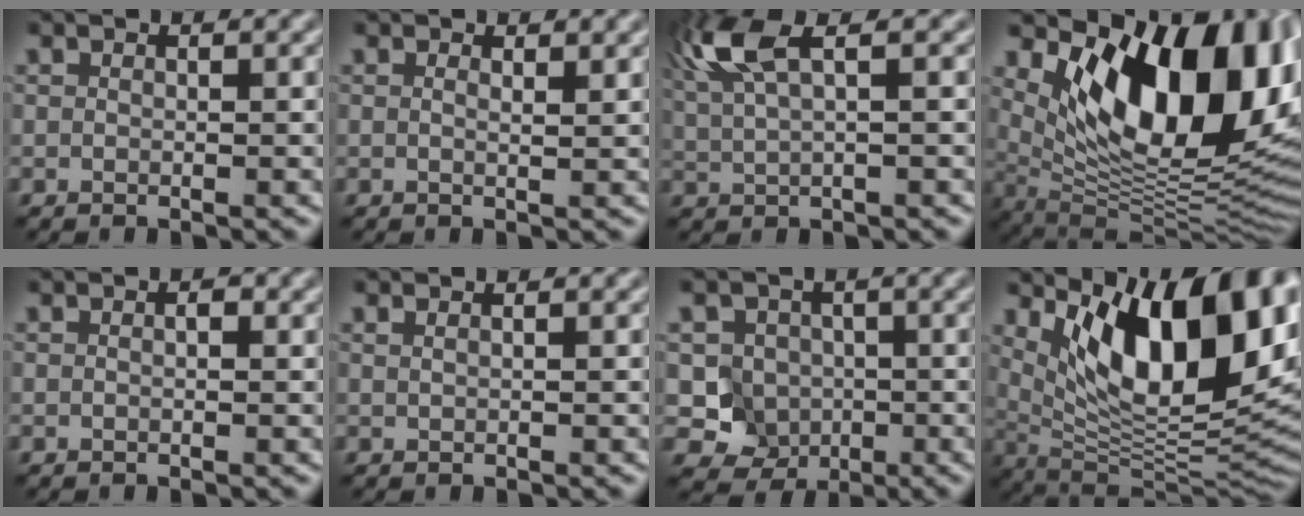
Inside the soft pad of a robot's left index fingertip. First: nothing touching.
{"total": 1.1, "force": [0.6, 0.2, 0.9], "torque": [-0.015, -0.004, 0.006]}
{"total": 6.4, "force": [3.1, 1.9, 5.3], "torque": [-0.120, 0.021, 0.062]}
{"total": 15.9, "force": [5.2, 7.8, 12.9], "torque": [-0.173, -0.014, 0.091]}
{"total": 0.8, "force": [0.2, 0.3, 0.8], "torque": [-0.013, -0.002, 0.001]}
{"total": 0.8, "force": [0.5, 0.4, 0.5], "torque": [-0.009, -0.001, 0.004]}
{"total": 5.2, "force": [-0.4, 4.9, 1.8], "torque": [-0.004, -0.005, -0.029]}
{"total": 14.8, "force": [5.0, 6.1, 12.5], "torque": [-0.165, -0.010, 0.085]}